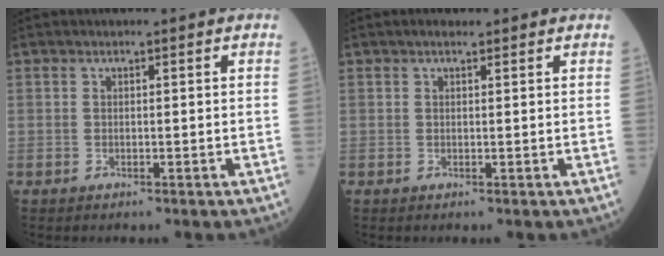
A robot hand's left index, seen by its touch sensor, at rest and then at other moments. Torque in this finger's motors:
{"motor_torque": [-0.15, -0.13, 0.01, 0.01]}